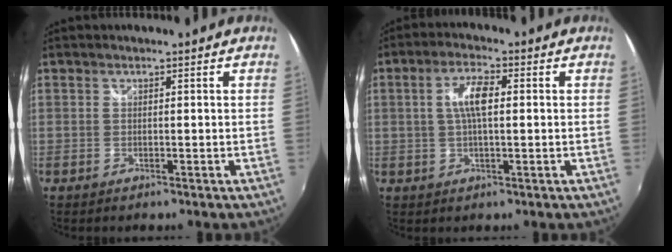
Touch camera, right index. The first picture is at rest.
{"total": 5.7, "force": [0.6, 1.8, 5.4], "torque": [-0.103, 0.009, 0.012]}